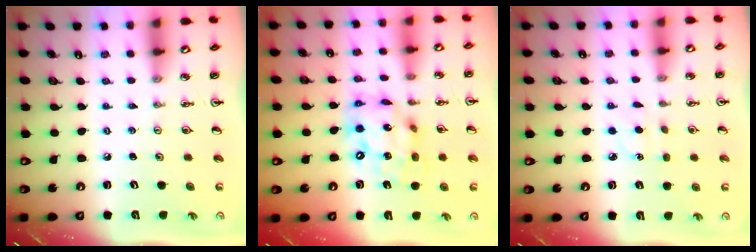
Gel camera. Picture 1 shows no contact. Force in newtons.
{"total": 14.4, "press": 14.4, "slide": 1.0}
{"total": 3.5, "press": 3.5, "slide": 0.4}